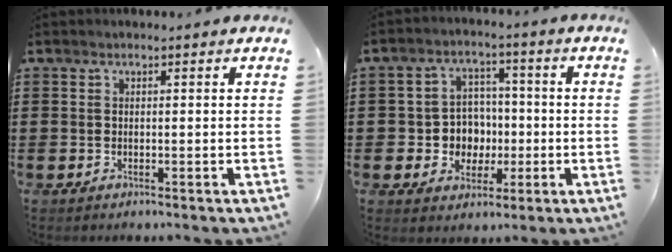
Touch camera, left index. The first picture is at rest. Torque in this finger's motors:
{"motor_torque": [0.73, 0.77, 0.20, 0.04]}